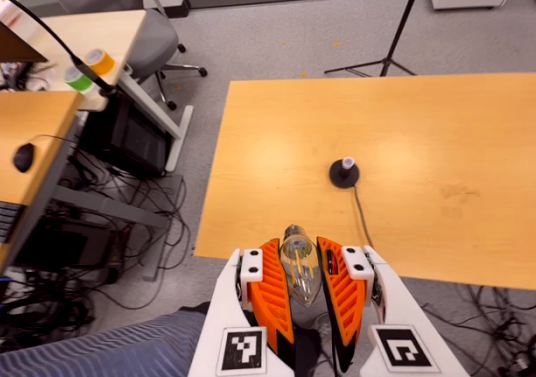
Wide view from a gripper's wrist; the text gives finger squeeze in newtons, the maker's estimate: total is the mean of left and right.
{"total": 21.0, "left": 23.4, "right": 18.6}